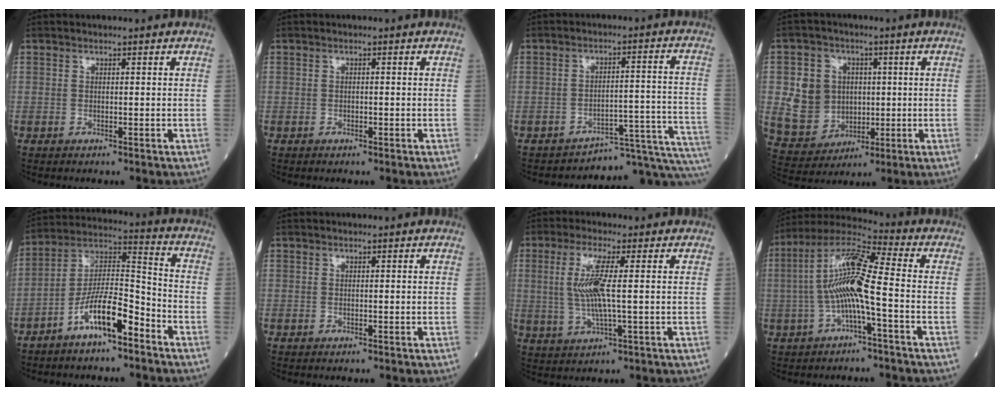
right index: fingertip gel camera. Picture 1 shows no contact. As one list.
[{"total": 0.6, "force": [-0.3, 0.3, 0.4], "torque": [-0.009, 0.000, -0.005]}, {"total": 14.2, "force": [-14.1, 0.1, 1.6], "torque": [0.012, 0.047, -0.177]}, {"total": 10.0, "force": [0.8, 8.9, 4.5], "torque": [-0.107, 0.020, 0.030]}, {"total": 11.2, "force": [-6.7, 2.4, 8.7], "torque": [-0.169, 0.011, -0.123]}, {"total": 0.0}, {"total": 6.9, "force": [0.8, 0.6, 6.9], "torque": [-0.154, 0.000, 0.015]}, {"total": 11.5, "force": [-1.5, 0.9, 11.4], "torque": [-0.232, 0.024, -0.037]}]